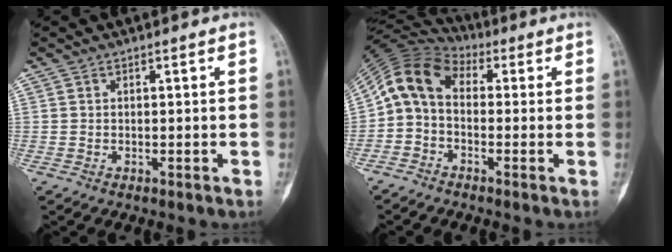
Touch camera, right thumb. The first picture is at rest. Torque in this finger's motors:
{"motor_torque": [0.22, 0.22, 0.17, -0.15, 0.02]}